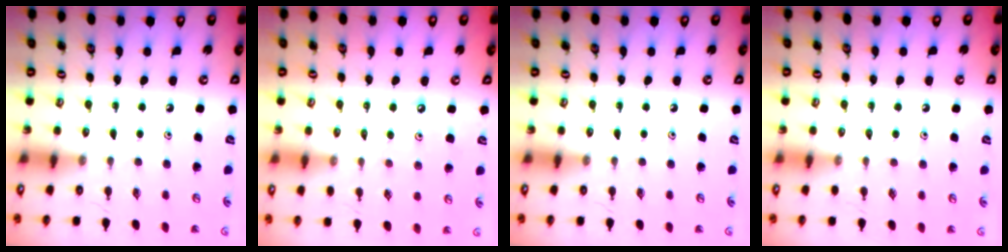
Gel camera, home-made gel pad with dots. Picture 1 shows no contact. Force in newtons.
{"total": 3.2, "press": 3.2, "slide": 0.5}
{"total": 0.0}
{"total": 4.6, "press": 4.6, "slide": 0.5}